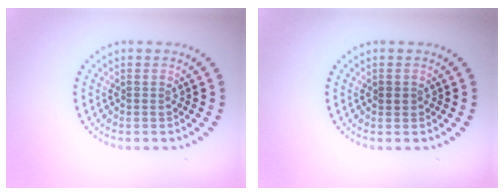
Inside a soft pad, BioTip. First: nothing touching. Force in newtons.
{"total": 0.8, "press": 0.7, "slide": 0.4}